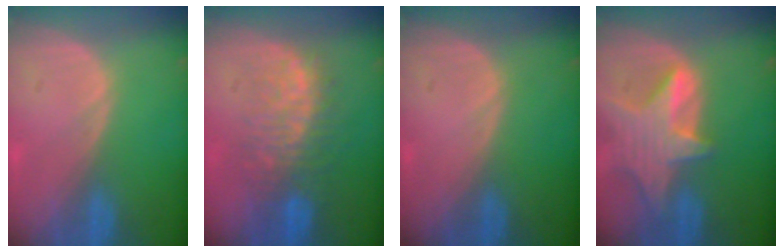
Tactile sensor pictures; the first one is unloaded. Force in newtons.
{"total": 9.1, "press": 8.3, "slide": 3.8}
{"total": 0.0}
{"total": 8.1, "press": 7.4, "slide": 3.4}